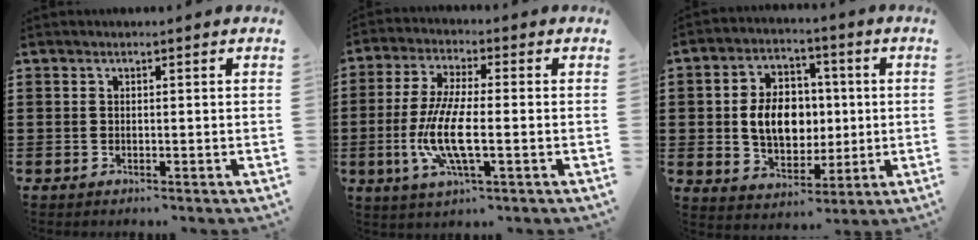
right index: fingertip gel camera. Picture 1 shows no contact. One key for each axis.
{"total": 9.3, "fx": -2.3, "fy": 2.4, "fz": 8.6, "tx": -0.193, "ty": -0.016, "tz": -0.051}
{"total": 8.9, "fx": 0.1, "fy": 6.6, "fz": 5.9, "tx": -0.115, "ty": 0.008, "tz": -0.004}